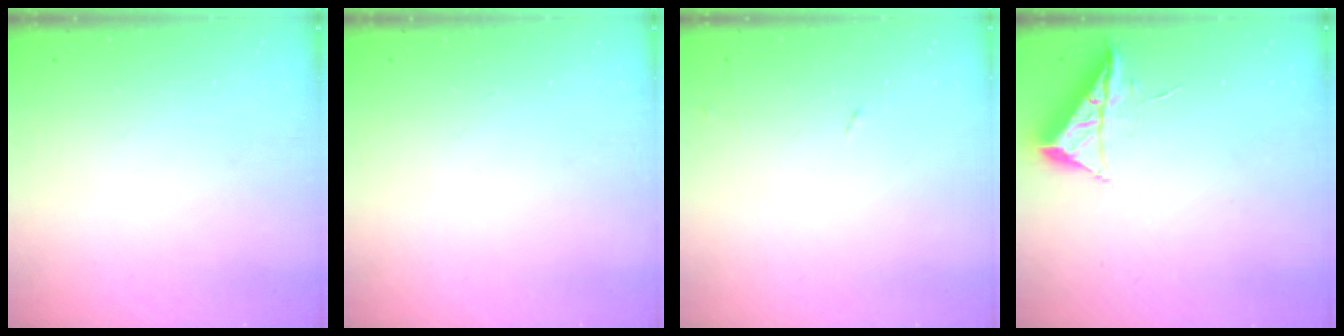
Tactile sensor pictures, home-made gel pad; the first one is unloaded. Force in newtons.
{"total": 0.0}
{"total": 4.6, "press": 4.6, "slide": 0.6}
{"total": 6.1, "press": 6.1, "slide": 0.7}